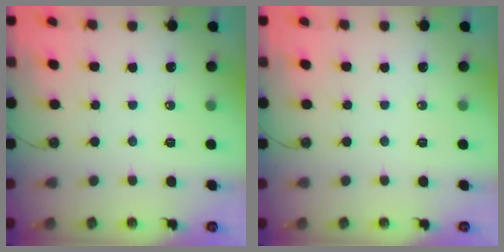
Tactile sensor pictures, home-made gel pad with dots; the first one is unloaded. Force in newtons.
{"total": 0.0}